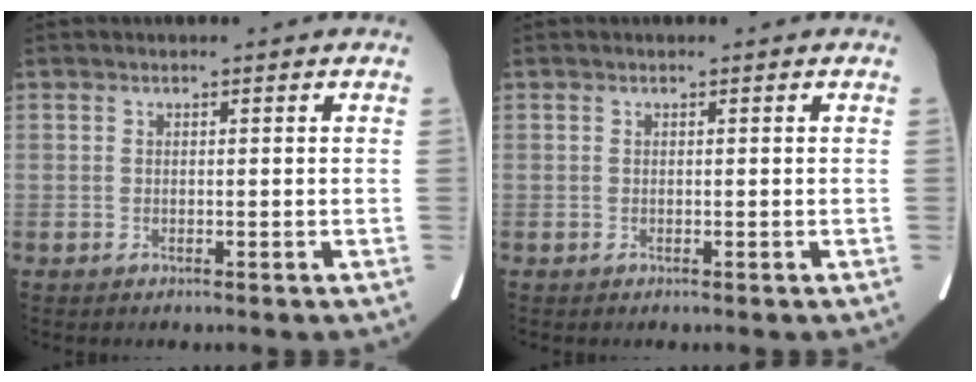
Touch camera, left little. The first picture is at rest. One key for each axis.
{"total": 0.0}